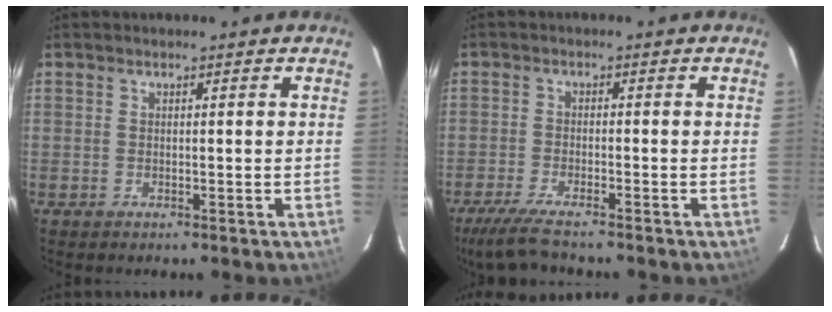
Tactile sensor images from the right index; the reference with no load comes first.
{"total": 7.1, "force": [-6.1, 0.6, 3.6], "torque": [-0.096, -0.023, -0.112]}